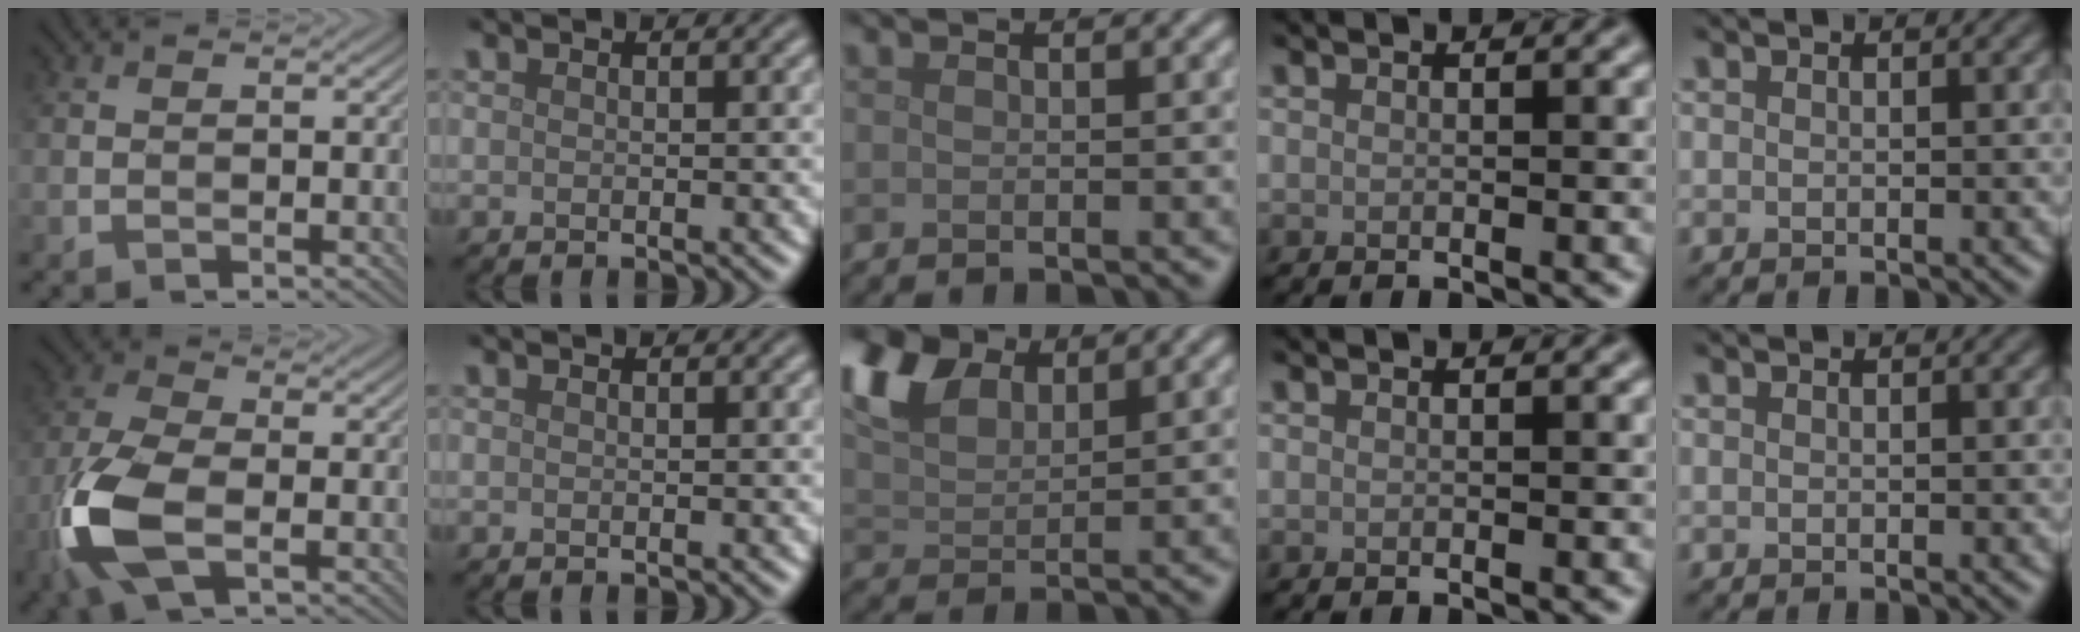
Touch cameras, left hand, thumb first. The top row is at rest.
{"thumb": {"total": 10.9, "force": [-3.5, 5.2, 8.9], "torque": [-0.221, -0.011, -0.078]}, "middle": {"total": 8.0, "force": [5.1, 4.2, 4.5], "torque": [-0.121, 0.023, 0.097]}}